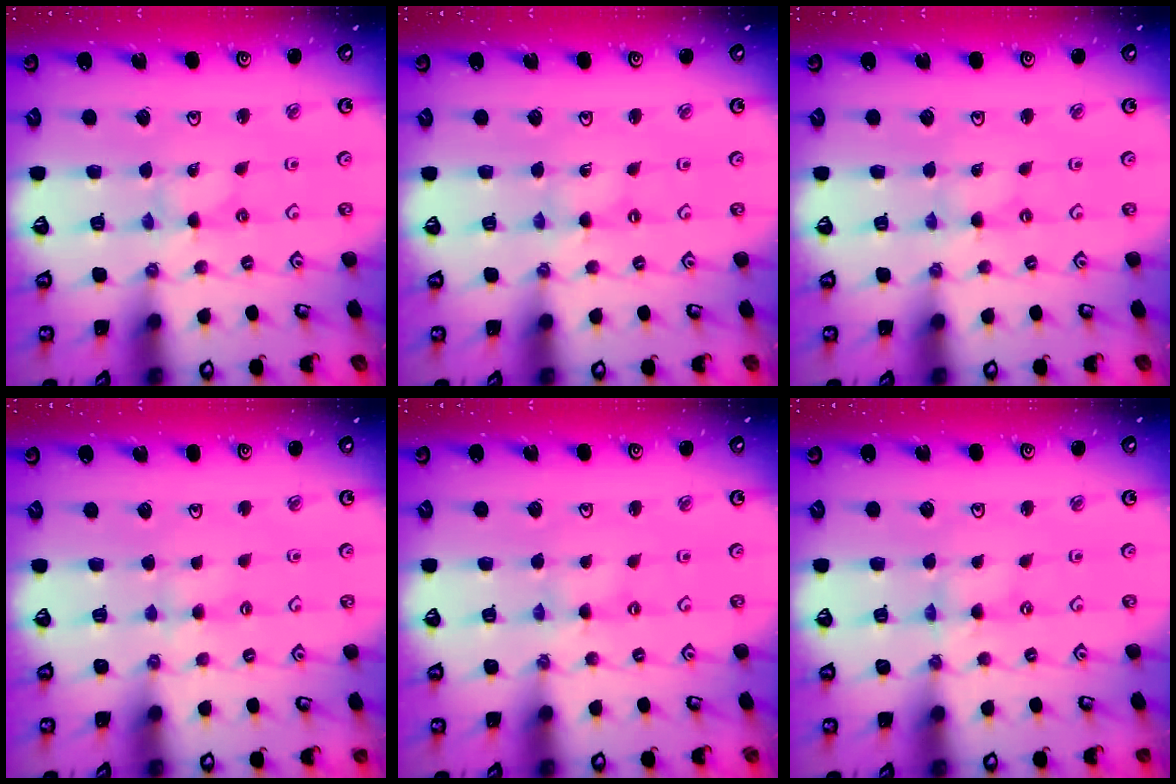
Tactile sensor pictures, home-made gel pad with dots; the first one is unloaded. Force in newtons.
{"total": 0.0}
{"total": 0.0}
{"total": 2.8, "press": 2.7, "slide": 0.5}
{"total": 0.0}
{"total": 1.1, "press": 1.1, "slide": 0.1}